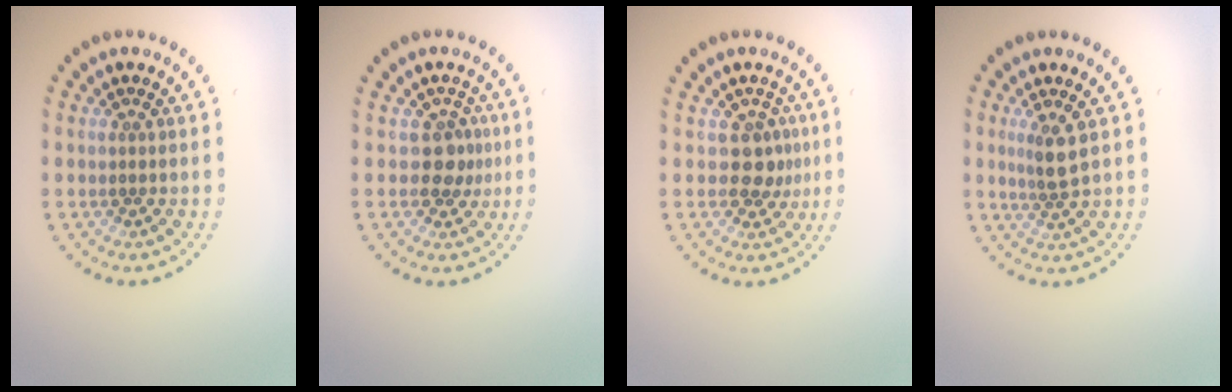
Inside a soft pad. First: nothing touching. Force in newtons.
{"total": 2.2, "press": 1.8, "slide": 1.4}
{"total": 2.2, "press": 1.8, "slide": 1.2}
{"total": 2.1, "press": 1.7, "slide": 1.3}